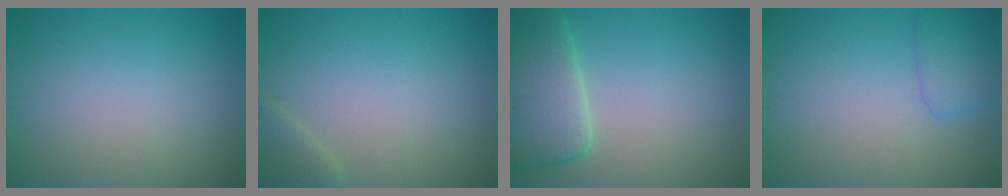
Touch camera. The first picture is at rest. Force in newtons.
{"total": 1.7, "press": 1.7, "slide": 0.1}
{"total": 6.4, "press": 6.3, "slide": 0.8}
{"total": 2.2, "press": 2.2, "slide": 0.2}